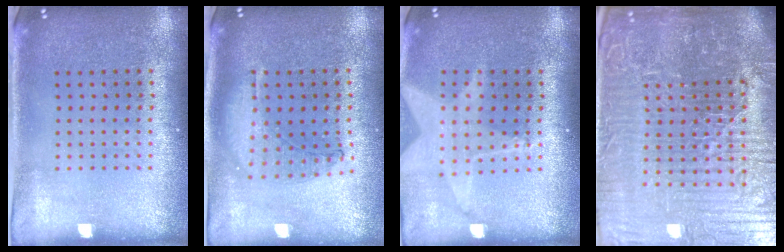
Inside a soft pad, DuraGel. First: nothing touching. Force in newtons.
{"total": 1.0, "press": 1.0, "slide": 0.2}
{"total": 1.8, "press": 1.5, "slide": 1.1}
{"total": 7.8, "press": 6.9, "slide": 3.6}